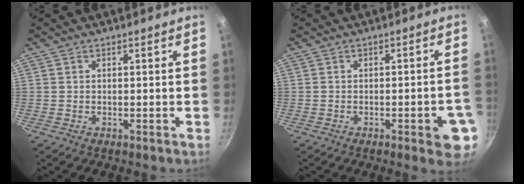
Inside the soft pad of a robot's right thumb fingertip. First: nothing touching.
{"total": 7.3, "force": [-2.6, 2.0, 6.6], "torque": [-0.066, 0.010, -0.028]}